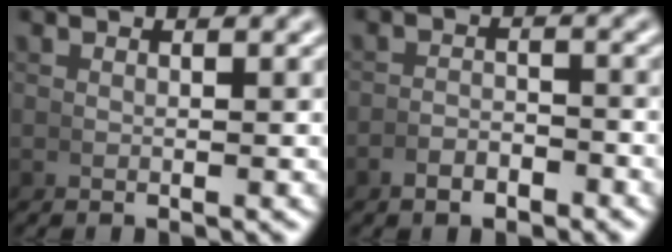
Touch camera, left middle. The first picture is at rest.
{"total": 2.6, "force": [-2.3, 1.1, 0.7], "torque": [-0.004, 0.000, -0.043]}